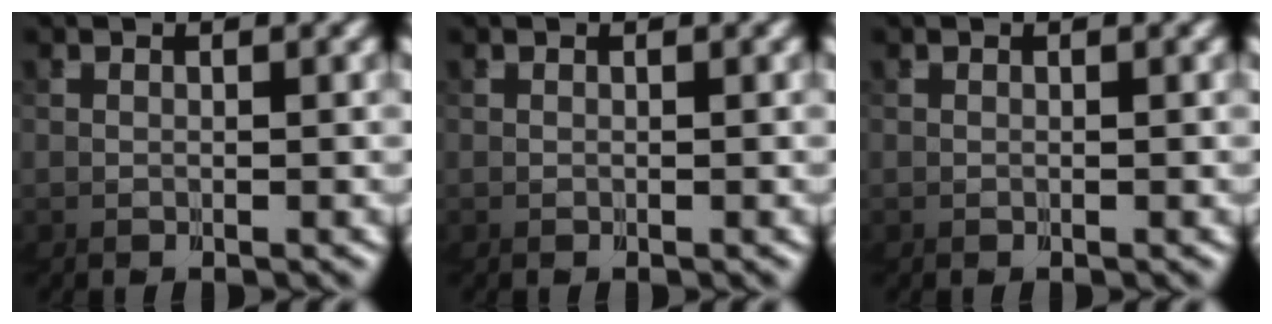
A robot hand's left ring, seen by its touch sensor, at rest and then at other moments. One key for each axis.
{"total": 0.0}
{"total": 0.0}